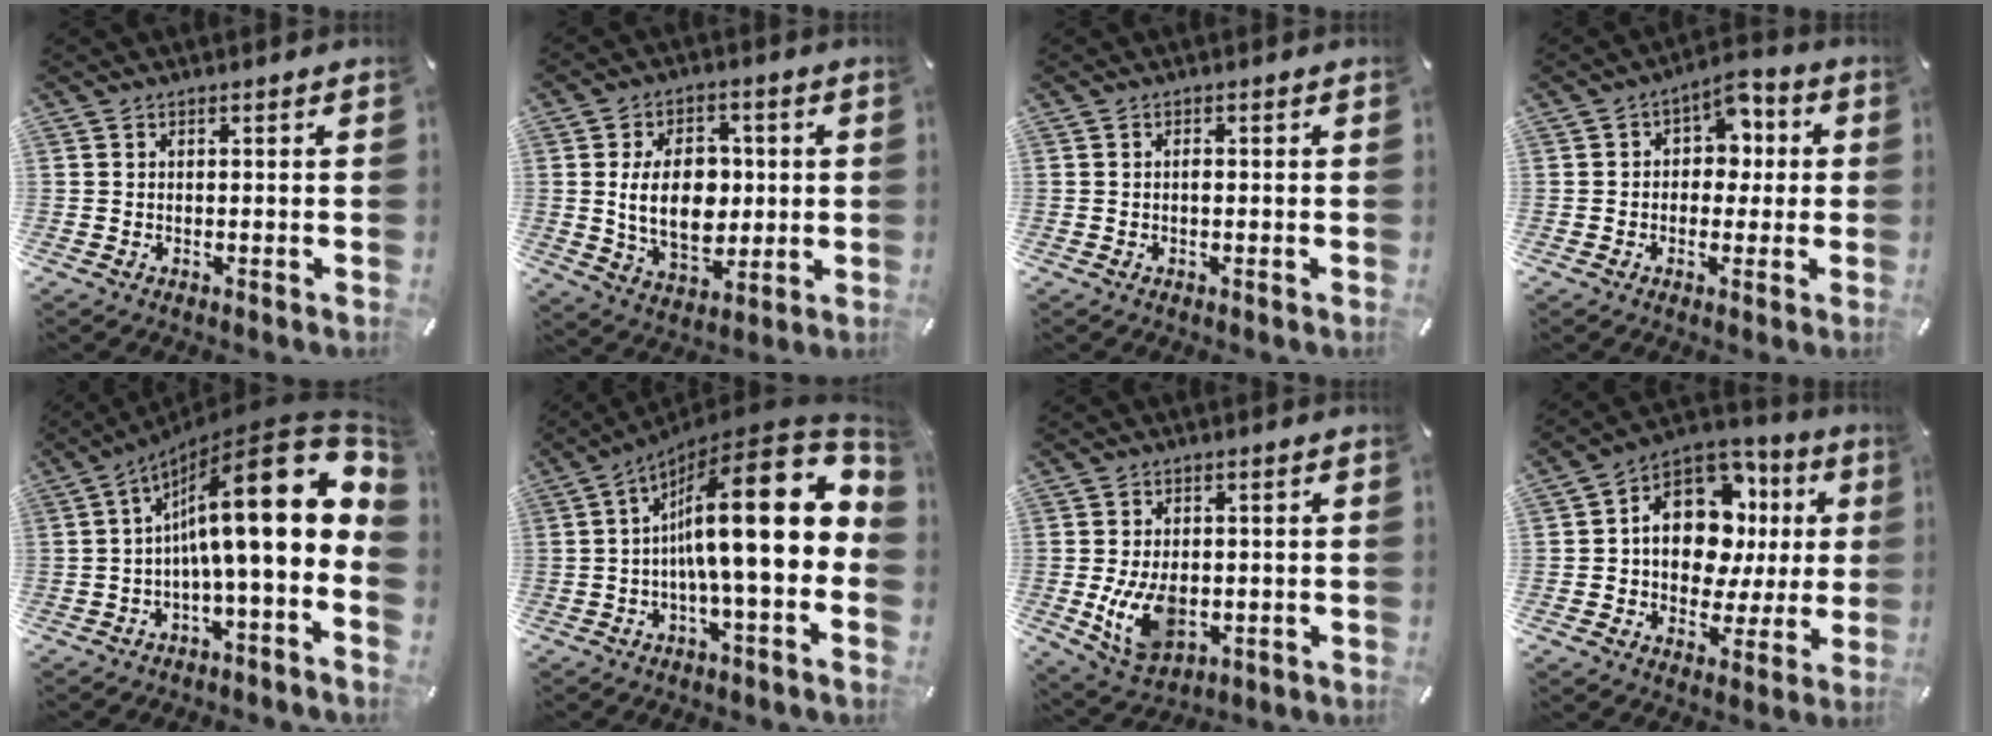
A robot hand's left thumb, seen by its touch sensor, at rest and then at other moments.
{"total": 14.7, "force": [0.8, 9.9, 10.8], "torque": [-0.198, 0.006, 0.013]}
{"total": 1.0, "force": [-0.2, 0.5, 0.8], "torque": [-0.017, 0.000, -0.004]}
{"total": 6.5, "force": [0.7, 5.2, 3.8], "torque": [-0.048, 0.000, 0.006]}
{"total": 23.9, "force": [4.5, 6.5, 22.5], "torque": [-0.353, -0.055, 0.064]}
{"total": 24.4, "force": [3.3, 6.0, 23.4], "torque": [-0.372, -0.045, 0.044]}
{"total": 10.0, "force": [-1.5, 6.6, 7.3], "torque": [-0.148, -0.006, -0.024]}
{"total": 15.6, "force": [2.6, 11.5, 10.2], "torque": [-0.158, -0.019, 0.051]}